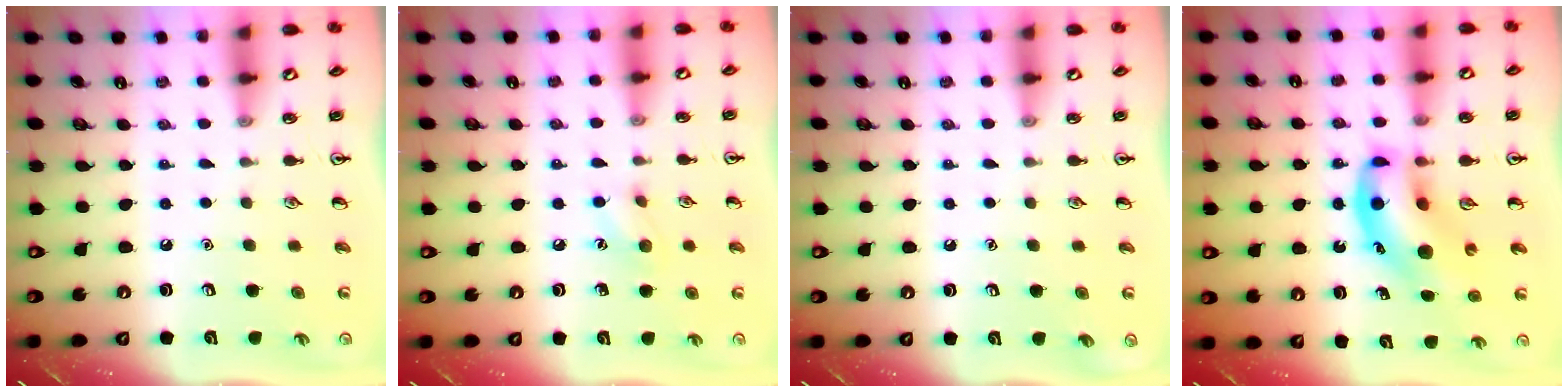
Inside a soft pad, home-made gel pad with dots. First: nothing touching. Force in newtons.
{"total": 7.5, "press": 7.3, "slide": 1.9}
{"total": 0.0}
{"total": 12.3, "press": 11.9, "slide": 3.2}